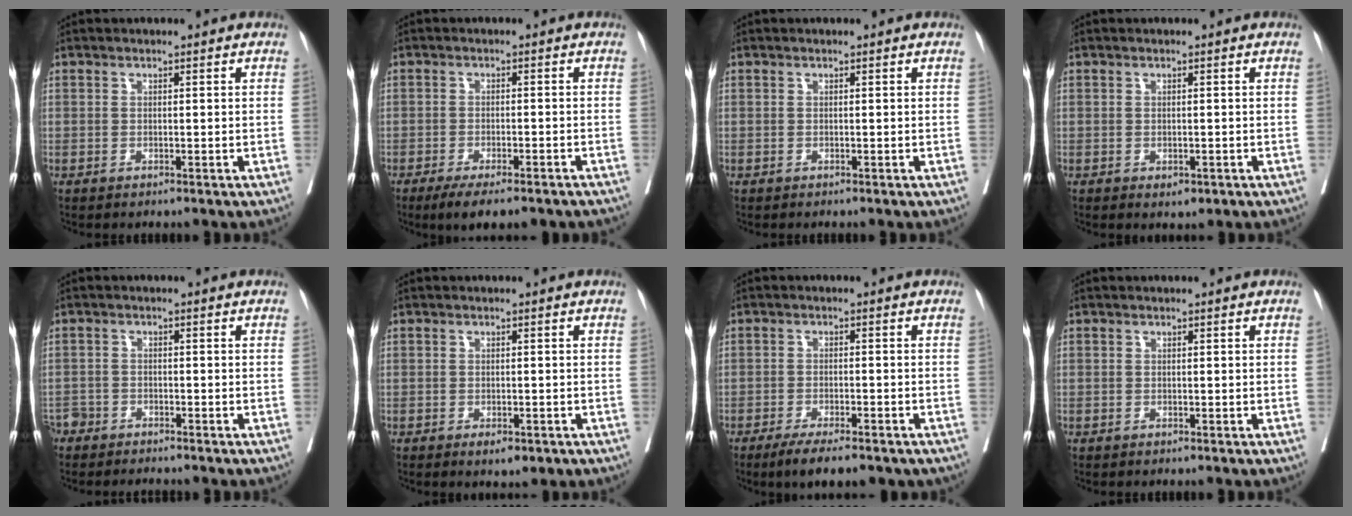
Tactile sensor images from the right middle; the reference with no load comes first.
{"total": 9.2, "force": [-7.2, 1.8, 5.5], "torque": [-0.066, -0.011, -0.098]}
{"total": 0.0}
{"total": 1.7, "force": [-0.7, 1.0, 1.1], "torque": [-0.012, 0.000, -0.001]}
{"total": 4.4, "force": [-4.1, 1.6, 0.7], "torque": [-0.005, -0.007, -0.072]}
{"total": 3.1, "force": [-1.7, 1.3, 2.1], "torque": [-0.026, -0.002, -0.016]}
{"total": 8.5, "force": [-6.2, 2.3, 5.2], "torque": [-0.068, -0.010, -0.086]}
{"total": 0.0}